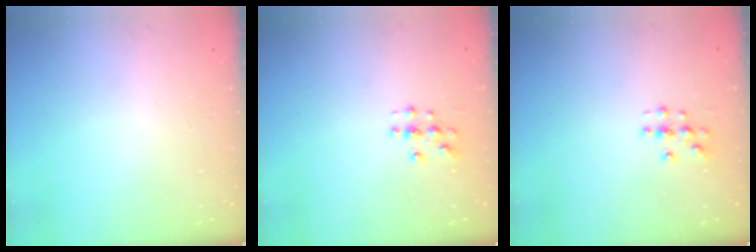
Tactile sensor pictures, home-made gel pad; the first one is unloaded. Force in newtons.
{"total": 3.0, "press": 3.0, "slide": 0.3}
{"total": 3.0, "press": 3.0, "slide": 0.3}